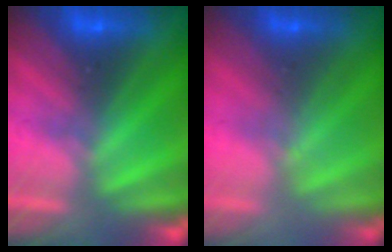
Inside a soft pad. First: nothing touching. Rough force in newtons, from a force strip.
{"total": 2.2}